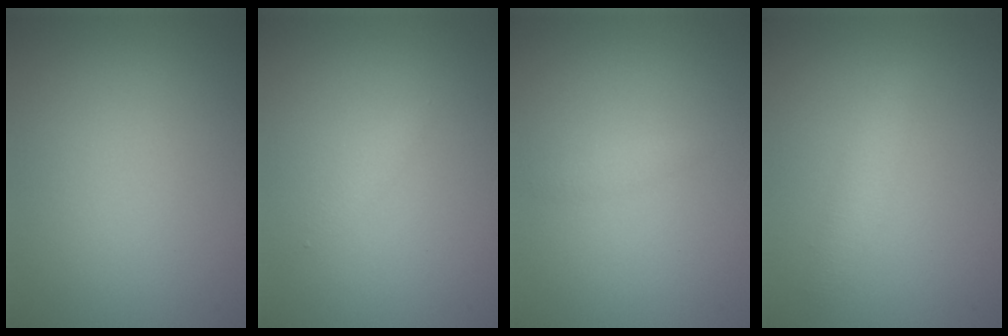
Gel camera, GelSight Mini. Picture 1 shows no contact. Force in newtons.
{"total": 0.8, "press": 0.8, "slide": 0.1}
{"total": 0.6, "press": 0.6, "slide": 0.0}
{"total": 1.7, "press": 1.7, "slide": 0.1}